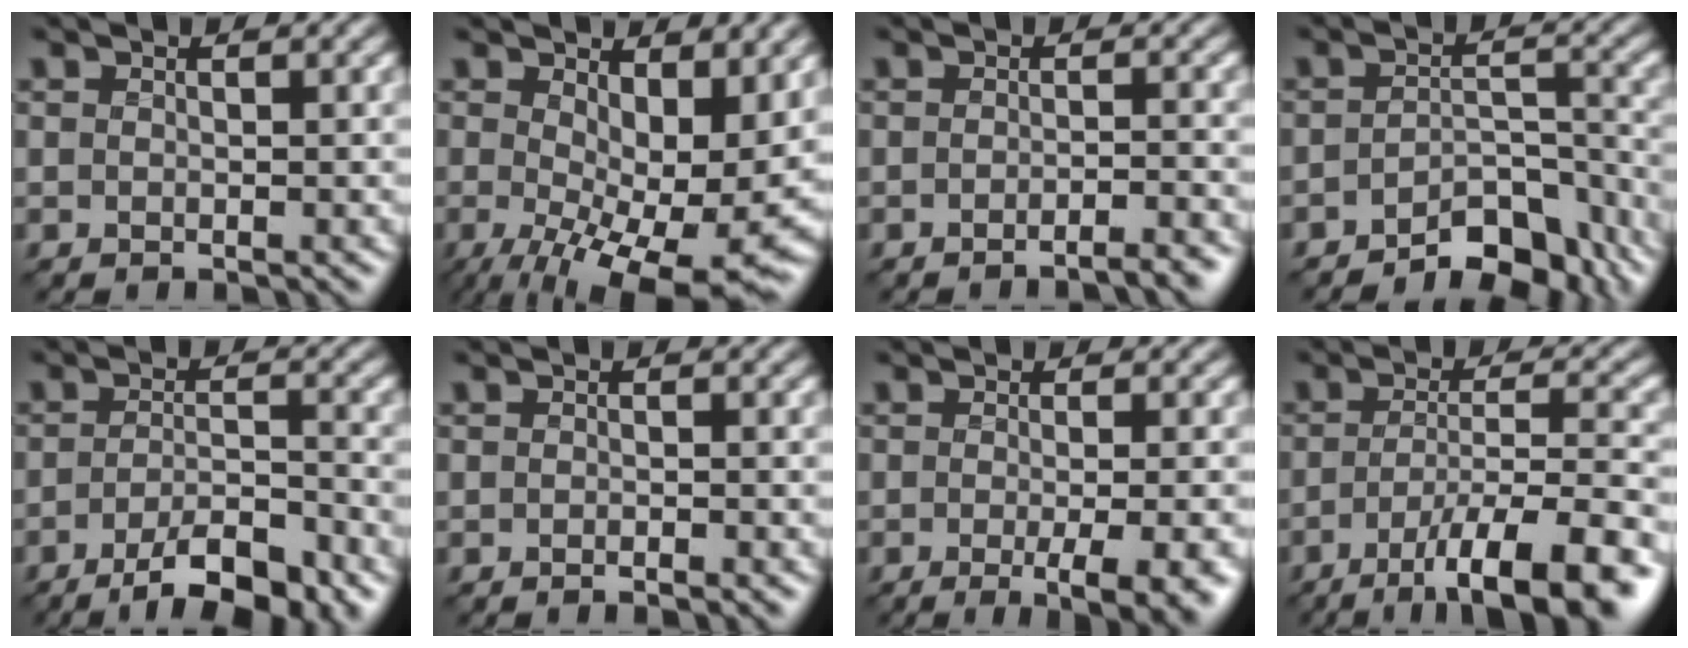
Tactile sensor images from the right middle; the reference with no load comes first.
{"total": 11.5, "force": [-0.7, 5.2, 10.2], "torque": [-0.162, -0.021, 0.001]}
{"total": 3.1, "force": [-2.3, 0.5, 2.0], "torque": [-0.021, 0.009, -0.036]}
{"total": 6.0, "force": [-4.6, 2.2, 3.2], "torque": [-0.039, 0.004, -0.071]}
{"total": 6.4, "force": [-4.1, 1.7, 4.6], "torque": [-0.079, -0.001, -0.066]}
{"total": 1.1, "force": [-0.7, 0.2, 0.9], "torque": [-0.009, -0.002, -0.011]}
{"total": 6.2, "force": [-2.0, 1.9, 5.5], "torque": [-0.057, -0.011, -0.018]}
{"total": 10.2, "force": [-5.6, 2.5, 8.2], "torque": [-0.125, -0.003, -0.086]}